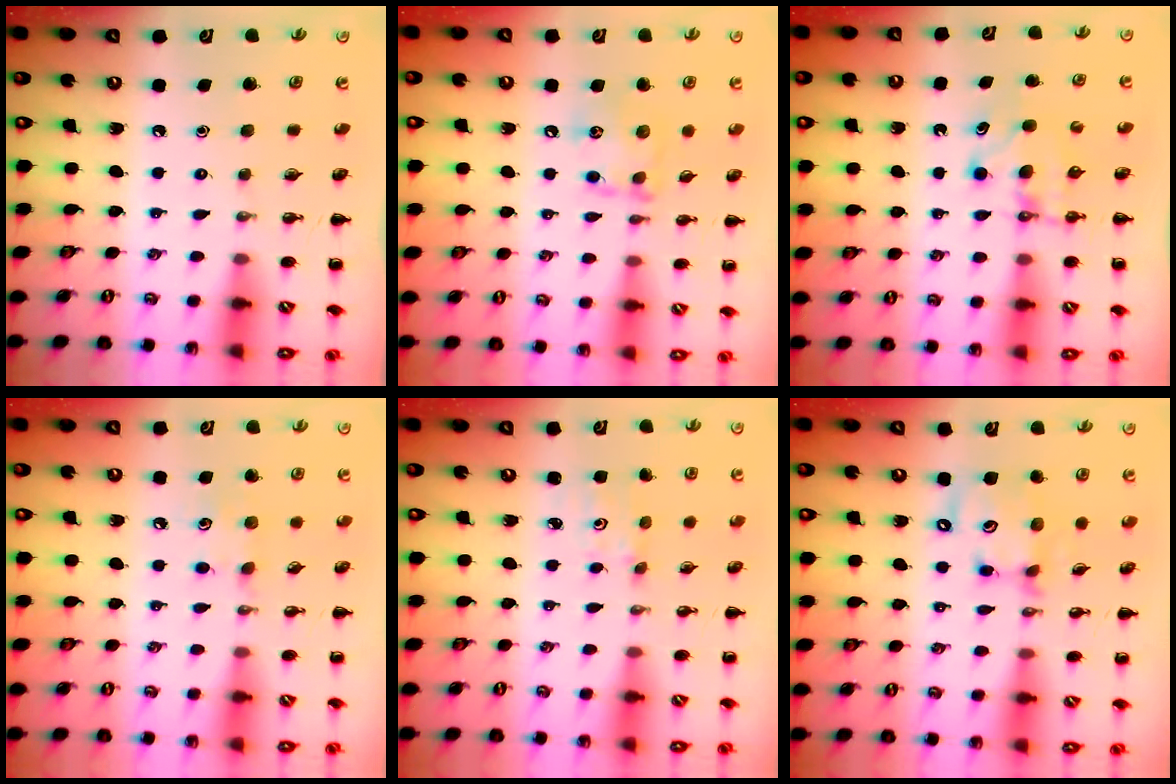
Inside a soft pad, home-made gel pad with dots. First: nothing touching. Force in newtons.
{"total": 10.2, "press": 10.2, "slide": 0.6}
{"total": 5.0, "press": 4.8, "slide": 1.3}
{"total": 7.1, "press": 6.9, "slide": 1.8}
{"total": 1.5, "press": 1.4, "slide": 0.5}
{"total": 11.2, "press": 11.0, "slide": 1.9}